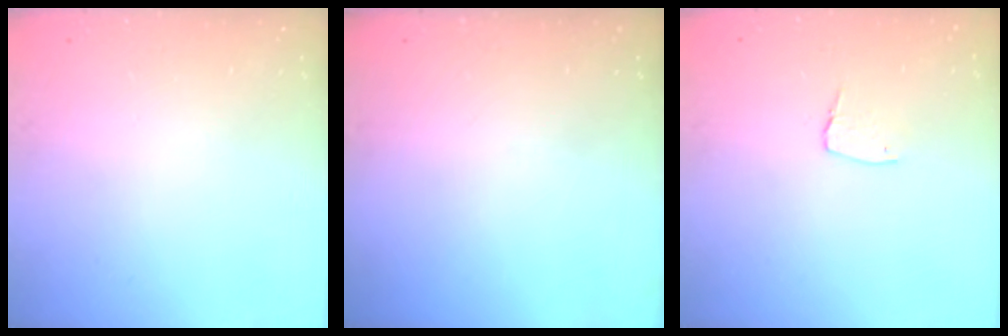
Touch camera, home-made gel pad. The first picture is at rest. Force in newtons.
{"total": 0.0}
{"total": 5.4, "press": 5.3, "slide": 0.5}